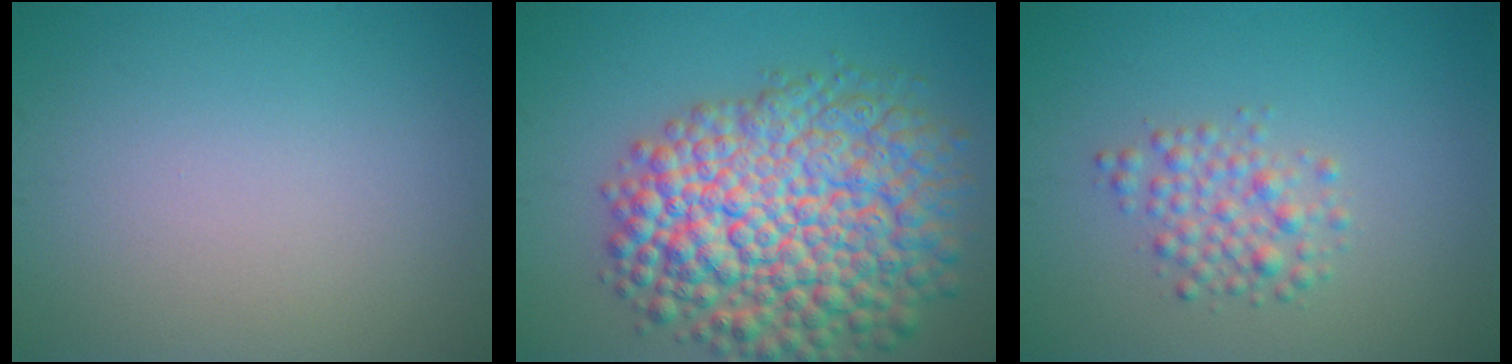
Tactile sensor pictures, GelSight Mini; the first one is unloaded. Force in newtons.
{"total": 12.8, "press": 12.8, "slide": 0.5}
{"total": 2.6, "press": 2.6, "slide": 0.1}